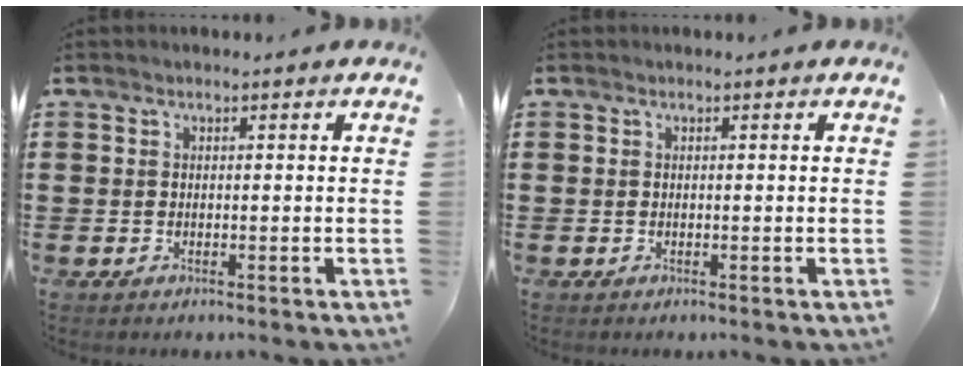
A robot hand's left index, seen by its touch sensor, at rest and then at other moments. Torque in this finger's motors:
{"motor_torque": [-0.02, -0.01, 0.00, 0.00]}